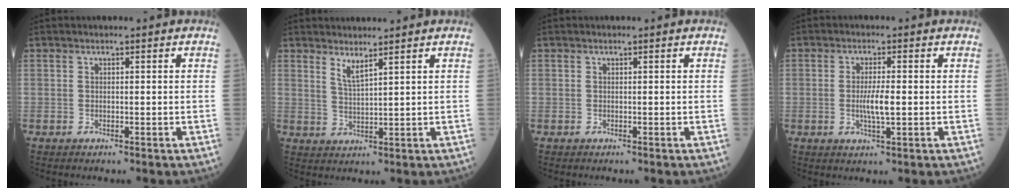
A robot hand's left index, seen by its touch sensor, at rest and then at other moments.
{"total": 2.7, "force": [2.1, -0.2, 1.7], "torque": [-0.037, -0.014, 0.045]}
{"total": 0.0}
{"total": 3.7, "force": [-0.3, 0.4, 3.7], "torque": [-0.074, -0.006, -0.004]}